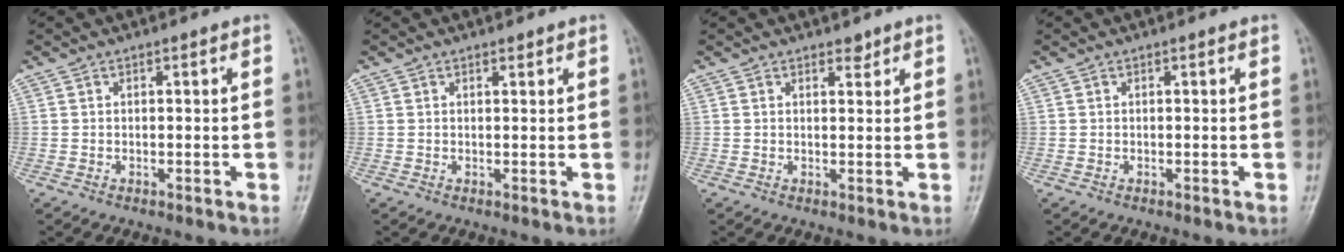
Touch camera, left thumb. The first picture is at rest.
{"total": 0.8, "force": [0.7, 0.3, 0.3], "torque": [-0.005, -0.005, 0.009]}
{"total": 1.6, "force": [1.3, 0.8, 0.6], "torque": [0.001, -0.009, 0.017]}
{"total": 0.0}